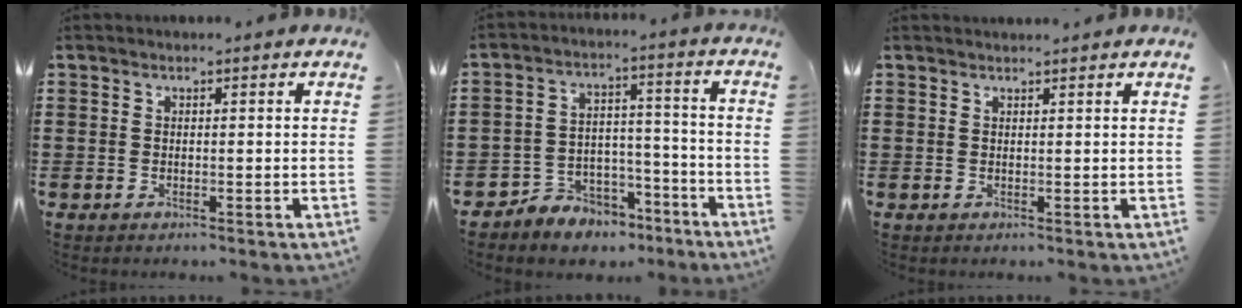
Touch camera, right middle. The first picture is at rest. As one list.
[{"total": 5.1, "force": [-4.5, 2.5, 0.0], "torque": [-0.009, 0.016, -0.090]}, {"total": 0.8, "force": [0.8, -0.1, 0.0], "torque": [-0.001, -0.001, 0.016]}]